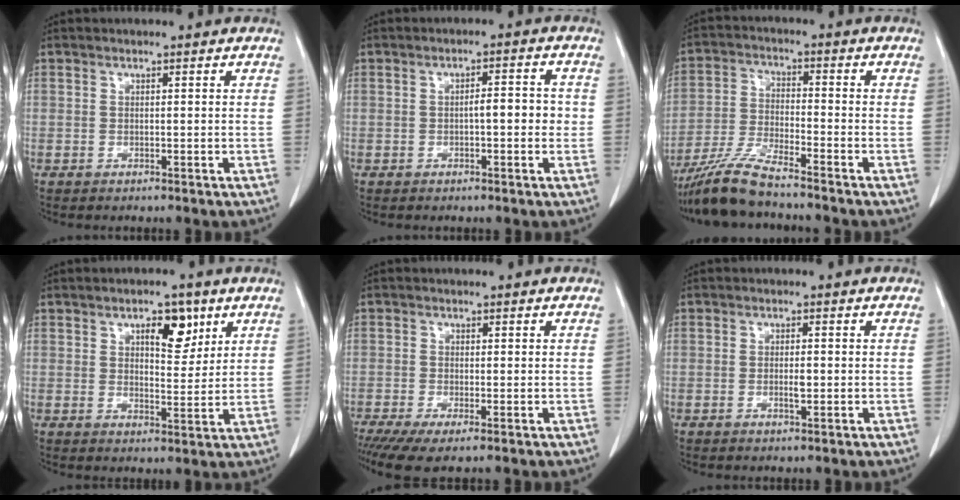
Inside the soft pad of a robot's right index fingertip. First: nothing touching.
{"total": 3.8, "force": [-0.4, 1.1, 3.6], "torque": [-0.052, 0.011, -0.006]}
{"total": 8.6, "force": [-7.5, 0.0, 4.2], "torque": [-0.089, -0.023, -0.147]}
{"total": 6.2, "force": [3.3, 2.6, 4.5], "torque": [-0.066, 0.001, 0.049]}
{"total": 4.5, "force": [-2.7, 0.8, 3.5], "torque": [-0.059, -0.014, -0.047]}
{"total": 1.7, "force": [-0.3, 0.3, 1.7], "torque": [-0.033, -0.001, -0.005]}